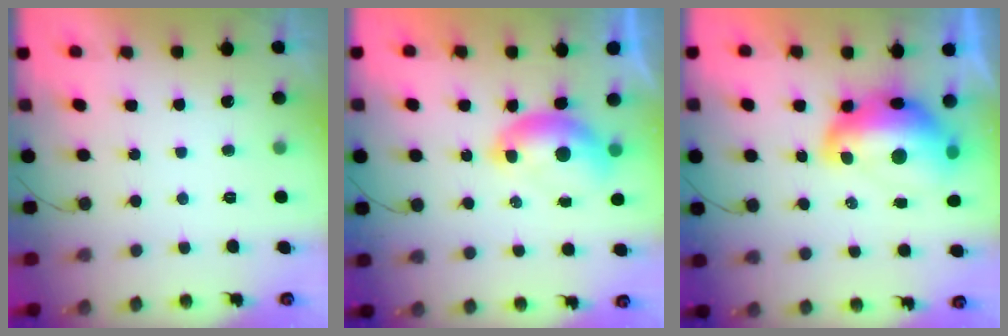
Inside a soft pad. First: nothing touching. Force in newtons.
{"total": 7.1, "press": 7.0, "slide": 0.9}
{"total": 15.1, "press": 15.0, "slide": 1.1}